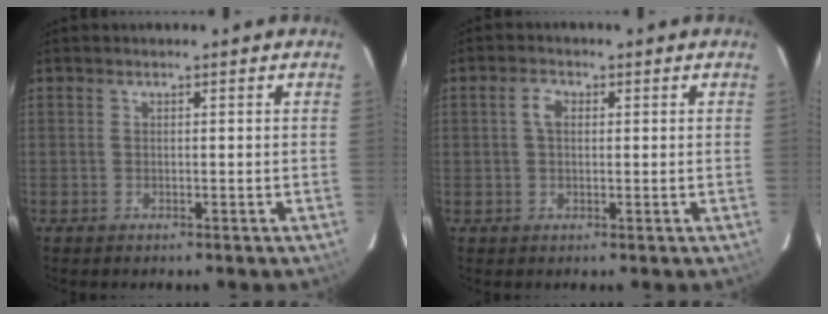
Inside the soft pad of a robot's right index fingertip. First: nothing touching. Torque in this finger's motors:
{"motor_torque": [0.20, -0.08, 0.27, 0.04]}